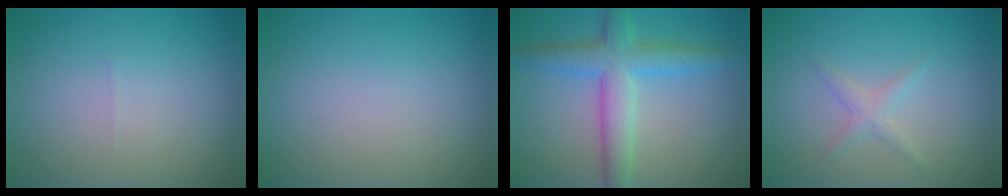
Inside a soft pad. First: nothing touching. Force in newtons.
{"total": 0.0}
{"total": 5.3, "press": 5.3, "slide": 0.1}
{"total": 1.3, "press": 1.3, "slide": 0.1}